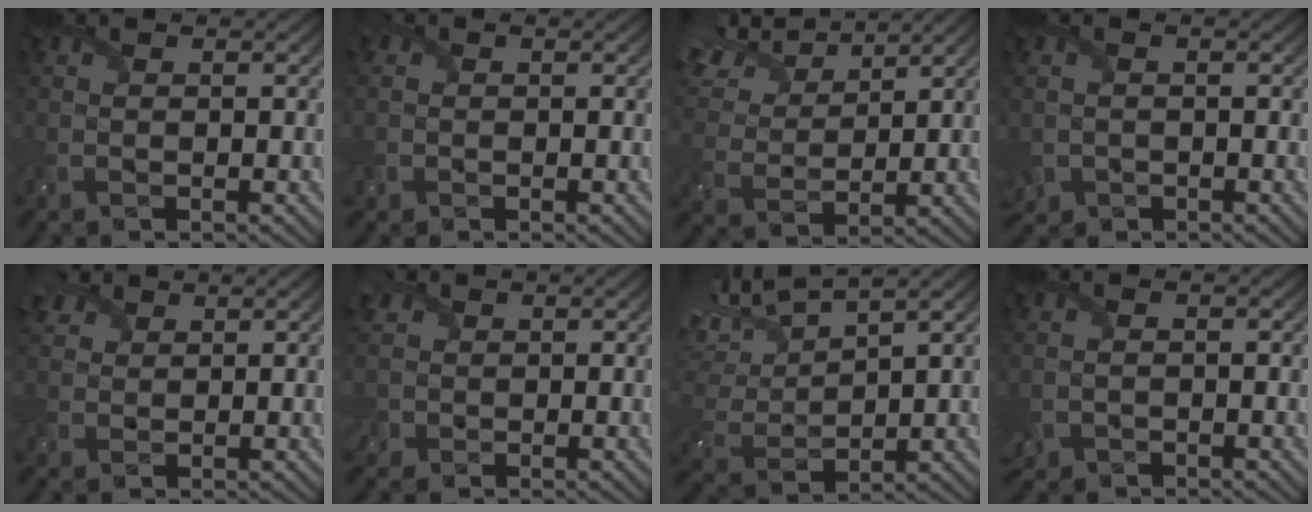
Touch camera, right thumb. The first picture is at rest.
{"total": 1.4, "force": [-0.2, 1.4, 0.1], "torque": [-0.002, -0.004, -0.007]}
{"total": 11.5, "force": [8.7, 4.0, 6.3], "torque": [-0.185, 0.035, 0.152]}
{"total": 2.5, "force": [-1.2, 2.0, 0.7], "torque": [-0.028, -0.017, -0.027]}
{"total": 3.1, "force": [2.4, 1.8, 0.9], "torque": [-0.029, 0.010, 0.048]}
{"total": 2.9, "force": [0.8, 2.7, 0.7], "torque": [-0.037, 0.003, 0.010]}
{"total": 11.6, "force": [8.4, 3.0, 7.5], "torque": [-0.197, 0.028, 0.150]}
{"total": 1.8, "force": [-0.7, 1.5, 0.8], "torque": [-0.031, -0.013, -0.016]}